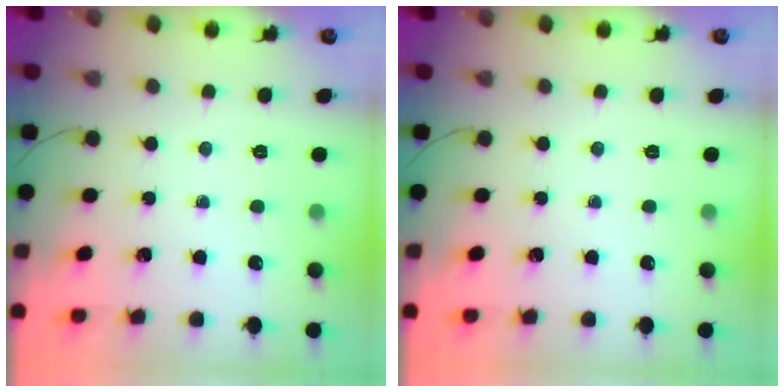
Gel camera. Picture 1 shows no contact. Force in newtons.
{"total": 0.0}